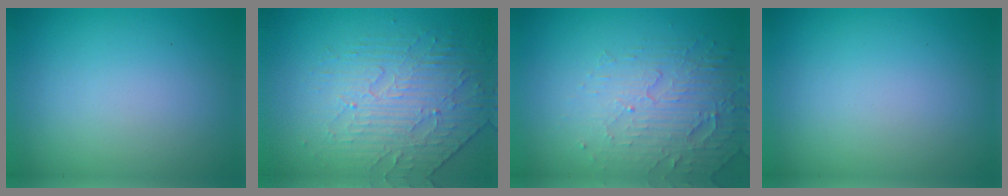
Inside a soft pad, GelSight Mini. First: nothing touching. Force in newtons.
{"total": 4.1, "press": 3.5, "slide": 2.1}
{"total": 5.2, "press": 3.2, "slide": 4.0}
{"total": 0.0}